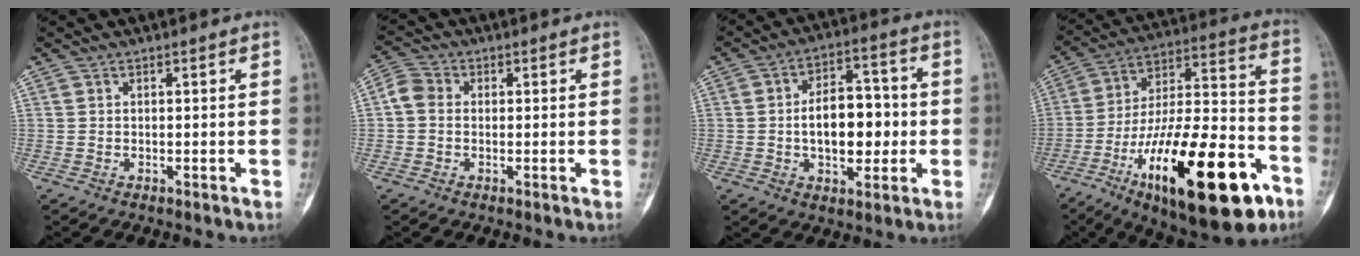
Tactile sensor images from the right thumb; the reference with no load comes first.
{"total": 4.0, "force": [0.1, 3.3, 2.2], "torque": [-0.041, 0.012, -0.006]}
{"total": 13.2, "force": [-0.9, 7.8, 10.6], "torque": [-0.132, 0.025, -0.012]}
{"total": 30.8, "force": [-14.1, 10.9, 25.1], "torque": [-0.401, 0.067, -0.217]}